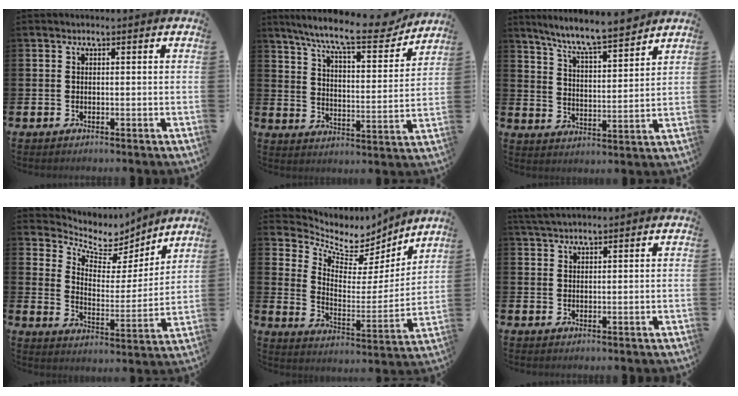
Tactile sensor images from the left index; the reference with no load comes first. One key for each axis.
{"total": 10.7, "fx": 9.3, "fy": 1.5, "fz": 5.2, "tx": -0.121, "ty": -0.053, "tz": 0.154}
{"total": 8.0, "fx": 7.5, "fy": 0.1, "fz": 2.6, "tx": -0.081, "ty": -0.049, "tz": 0.133}
{"total": 6.7, "fx": 5.9, "fy": 2.8, "fz": 1.2, "tx": -0.054, "ty": -0.048, "tz": 0.099}
{"total": 7.5, "fx": 6.6, "fy": 3.3, "fz": 1.5, "tx": -0.054, "ty": -0.055, "tz": 0.110}
{"total": 2.8, "fx": 2.6, "fy": 0.6, "fz": 0.9, "tx": -0.020, "ty": -0.004, "tz": 0.048}